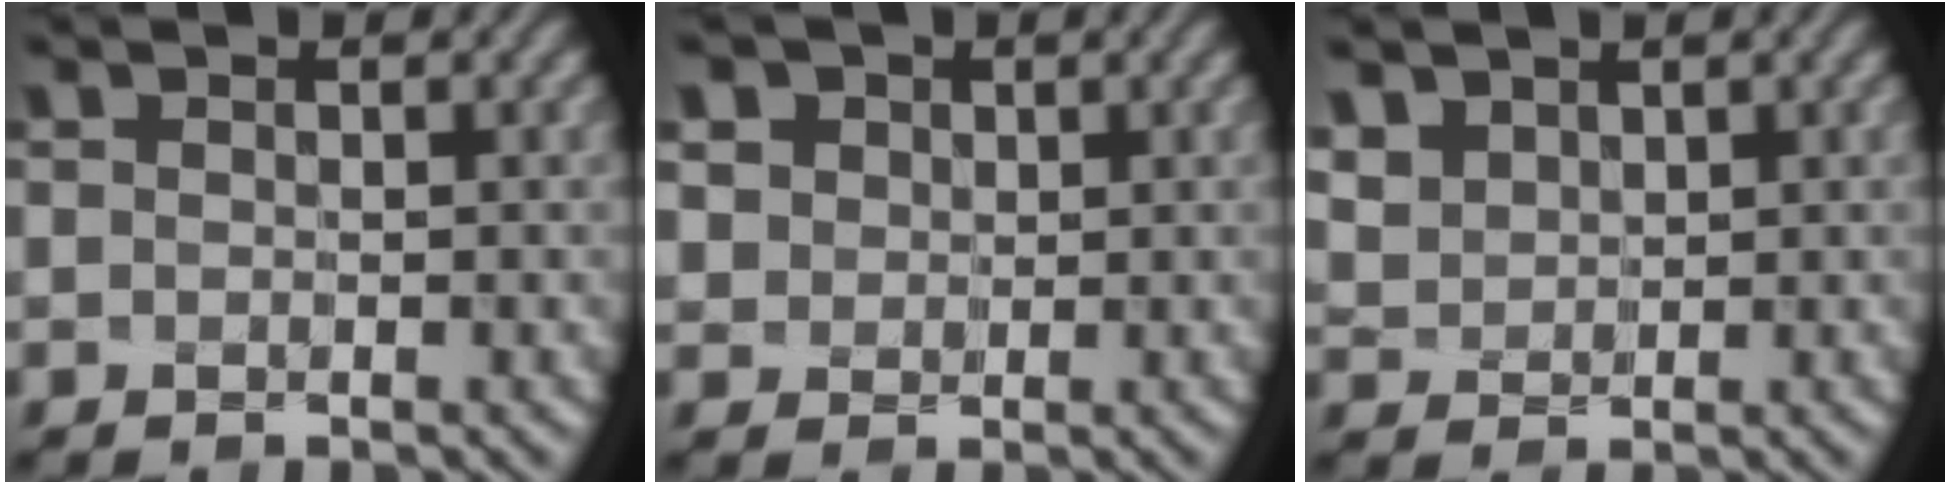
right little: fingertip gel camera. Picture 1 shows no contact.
{"total": 4.1, "force": [1.9, 3.4, 1.4], "torque": [-0.059, 0.010, 0.033]}
{"total": 5.8, "force": [2.9, 4.4, 2.4], "torque": [-0.086, 0.025, 0.057]}